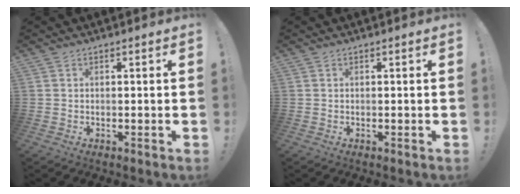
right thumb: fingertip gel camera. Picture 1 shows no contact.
{"total": 0.0}